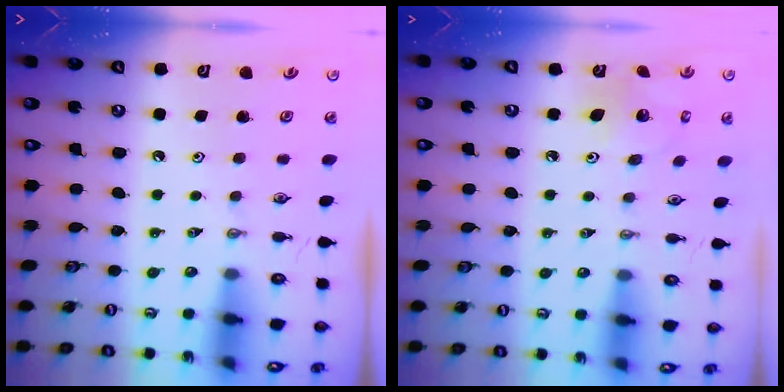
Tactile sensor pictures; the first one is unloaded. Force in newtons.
{"total": 6.0, "press": 6.0, "slide": 0.2}